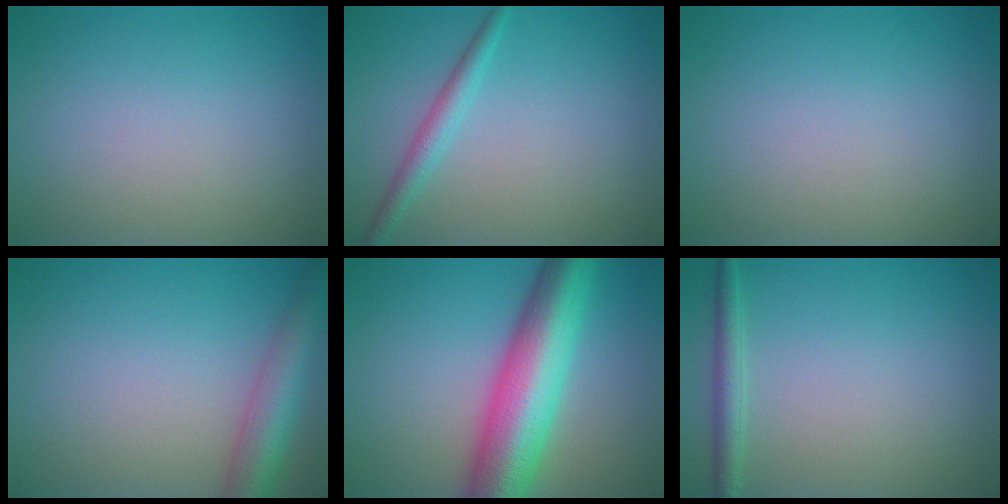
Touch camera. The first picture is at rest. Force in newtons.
{"total": 2.1, "press": 2.1, "slide": 0.1}
{"total": 0.0}
{"total": 4.9, "press": 4.9, "slide": 0.2}
{"total": 10.7, "press": 10.7, "slide": 0.2}
{"total": 1.9, "press": 1.9, "slide": 0.1}